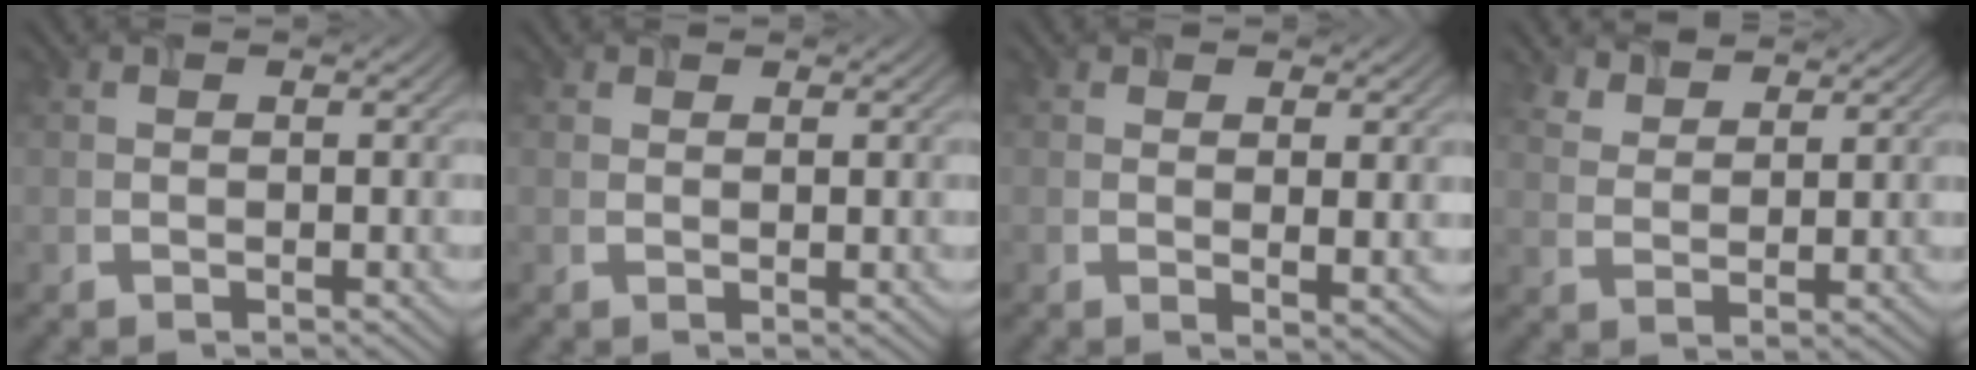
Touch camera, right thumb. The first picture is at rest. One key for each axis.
{"total": 0.6, "fx": 0.5, "fy": 0.2, "fz": 0.1, "tx": -0.003, "ty": -0.005, "tz": 0.018}
{"total": 2.1, "fx": 0.8, "fy": 0.5, "fz": 1.9, "tx": -0.033, "ty": -0.011, "tz": 0.025}
{"total": 3.2, "fx": 3.1, "fy": 0.9, "fz": 0.3, "tx": -0.017, "ty": -0.003, "tz": 0.078}